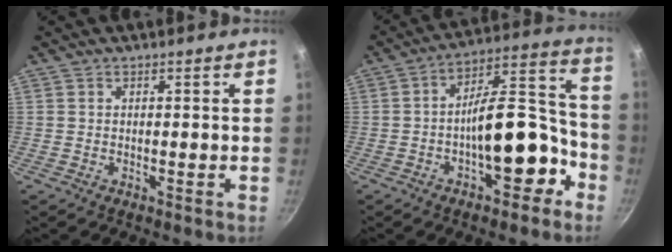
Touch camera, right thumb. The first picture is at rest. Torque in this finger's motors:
{"motor_torque": [2.62, 2.39, 2.13, -0.64, 0.70]}